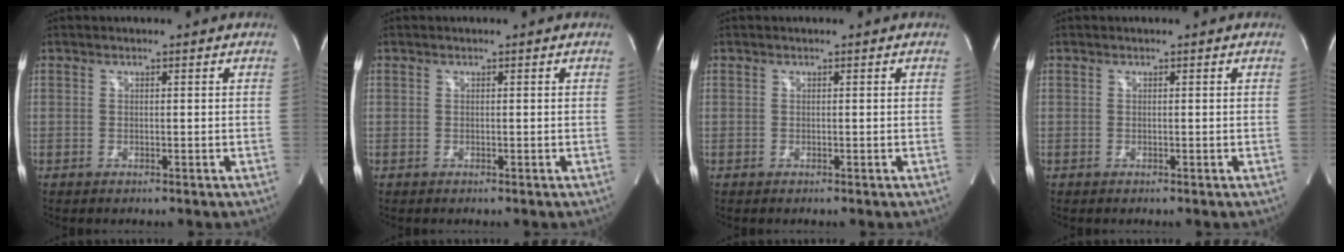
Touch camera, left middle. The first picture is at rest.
{"total": 0.0}
{"total": 0.0}
{"total": 0.0}